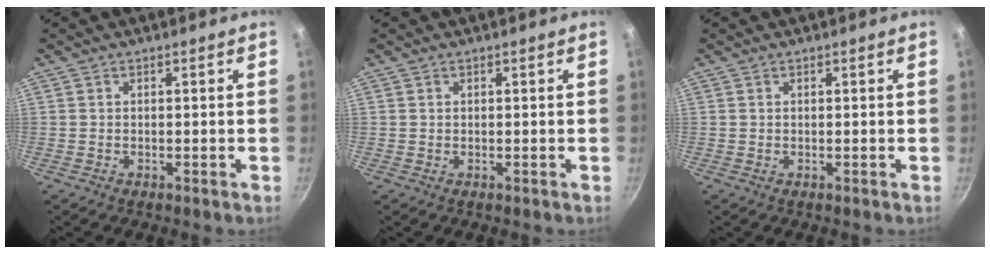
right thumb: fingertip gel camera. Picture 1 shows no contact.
{"total": 0.0}
{"total": 0.0}